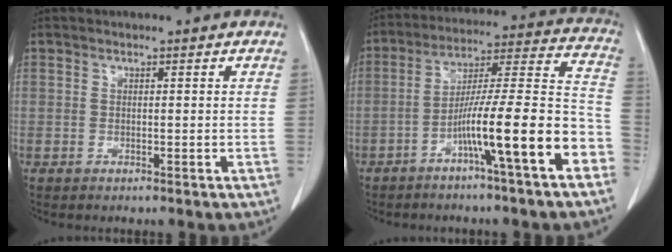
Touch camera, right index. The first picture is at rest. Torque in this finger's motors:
{"motor_torque": [0.79, -0.51, 0.46, 0.20]}